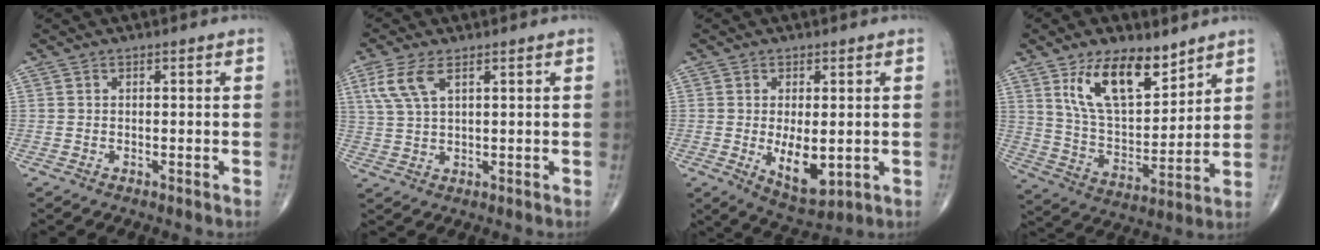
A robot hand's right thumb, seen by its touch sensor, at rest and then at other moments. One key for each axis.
{"total": 6.2, "fx": 2.8, "fy": 2.5, "fz": 4.9, "tx": -0.118, "ty": 0.002, "tz": 0.064}
{"total": 8.4, "fx": -0.9, "fy": 3.9, "fz": 7.4, "tx": -0.105, "ty": -0.017, "tz": 0.000}
{"total": 15.1, "fx": 9.2, "fy": 6.9, "fz": 9.8, "tx": -0.141, "ty": -0.054, "tz": 0.177}